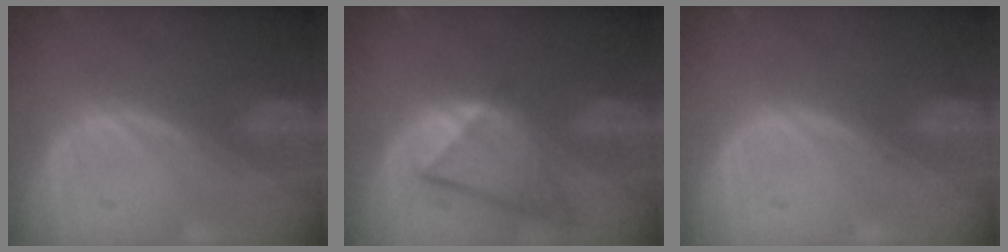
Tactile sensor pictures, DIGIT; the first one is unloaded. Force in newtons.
{"total": 7.7, "press": 7.1, "slide": 3.0}
{"total": 0.5, "press": 0.1, "slide": 0.5}